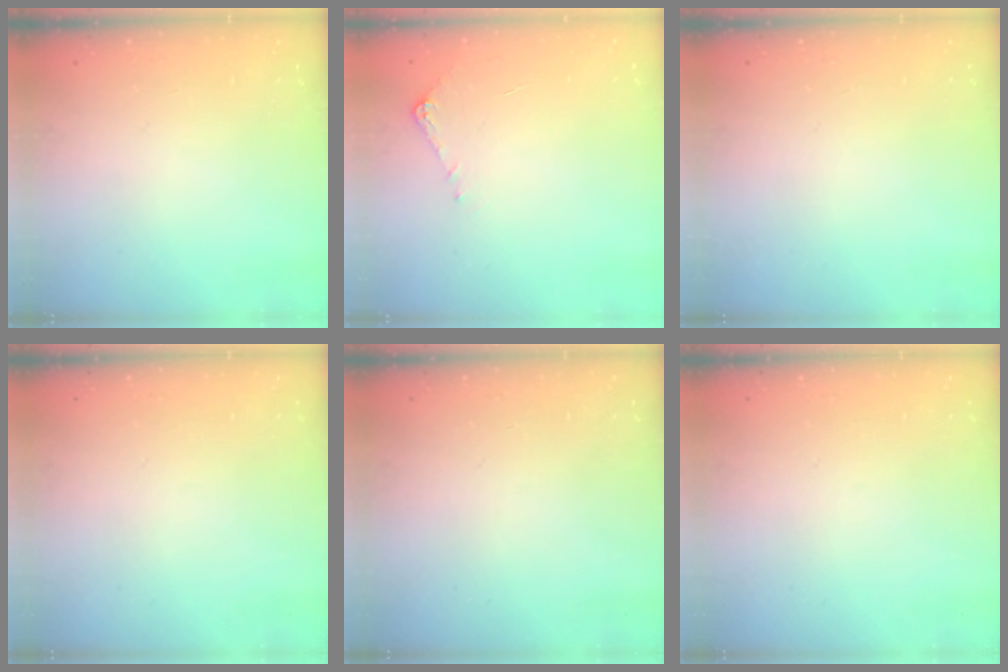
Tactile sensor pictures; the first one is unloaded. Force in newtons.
{"total": 5.1, "press": 5.0, "slide": 0.7}
{"total": 0.0}
{"total": 0.0}
{"total": 0.0}
{"total": 0.0}